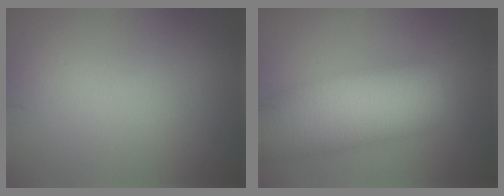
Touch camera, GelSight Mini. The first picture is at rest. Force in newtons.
{"total": 10.0, "press": 9.9, "slide": 0.7}